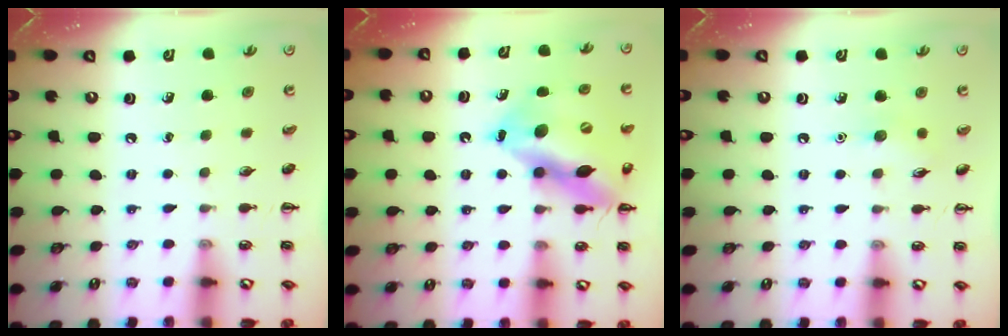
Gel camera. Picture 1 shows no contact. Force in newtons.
{"total": 17.6, "press": 17.3, "slide": 3.1}
{"total": 6.1, "press": 5.9, "slide": 1.6}